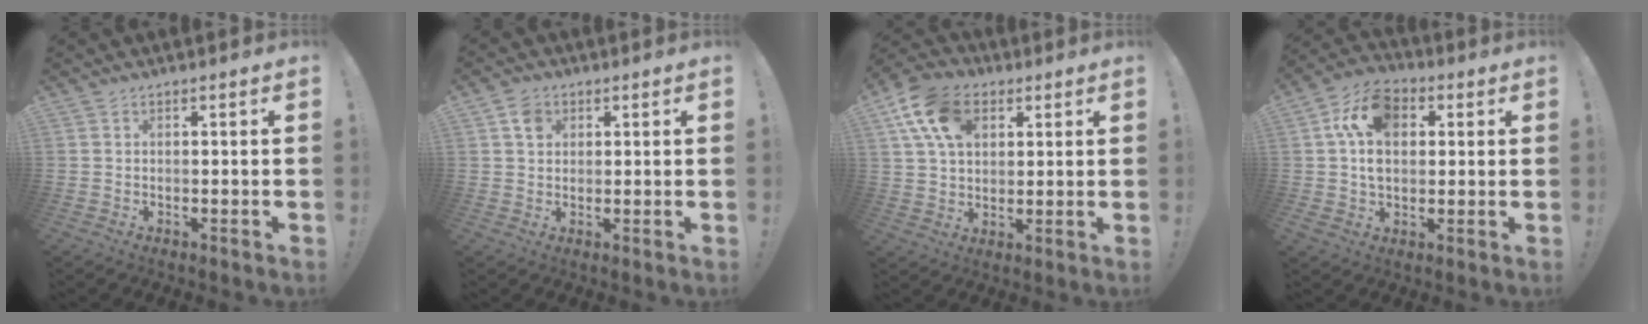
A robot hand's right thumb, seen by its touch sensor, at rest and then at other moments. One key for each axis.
{"total": 4.5, "fx": 2.1, "fy": 3.7, "fz": 1.6, "tx": -0.020, "ty": -0.002, "tz": 0.037}
{"total": 15.2, "fx": 6.3, "fy": 10.6, "fz": 8.9, "tx": -0.152, "ty": -0.014, "tz": 0.121}
{"total": 13.6, "fx": 3.6, "fy": 9.7, "fz": 8.8, "tx": -0.148, "ty": 0.003, "tz": 0.072}